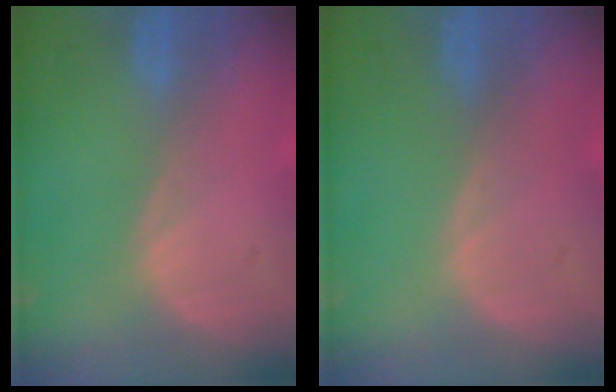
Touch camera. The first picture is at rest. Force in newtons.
{"total": 0.0}